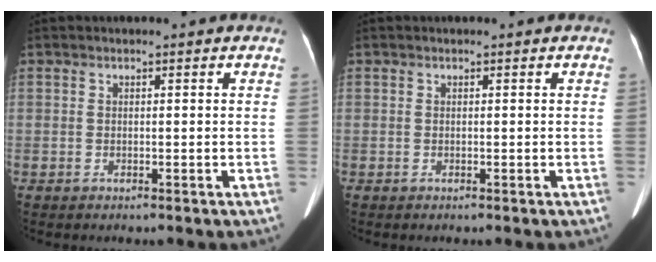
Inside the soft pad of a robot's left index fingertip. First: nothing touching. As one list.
[{"total": 0.0}]